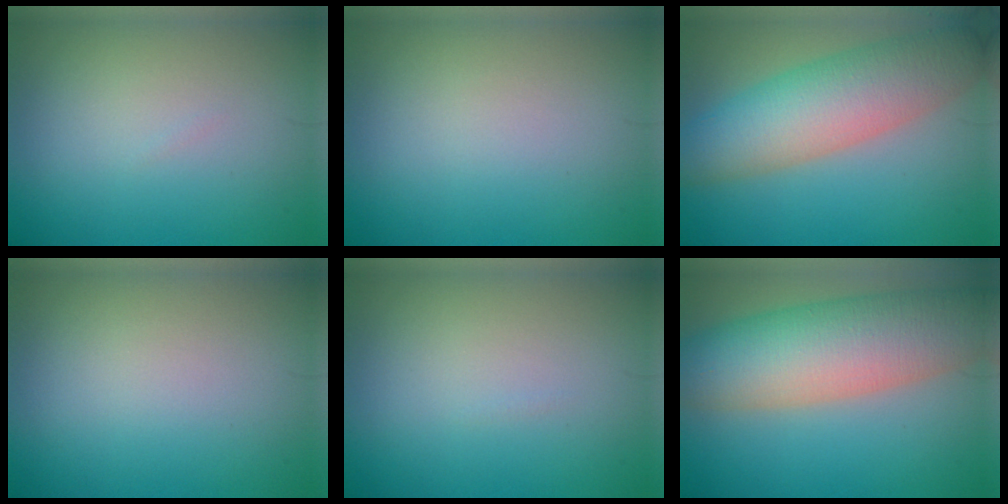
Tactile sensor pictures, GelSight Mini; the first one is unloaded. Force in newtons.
{"total": 0.0}
{"total": 8.1, "press": 8.1, "slide": 0.3}
{"total": 0.0}
{"total": 0.0}
{"total": 10.4, "press": 10.4, "slide": 0.5}